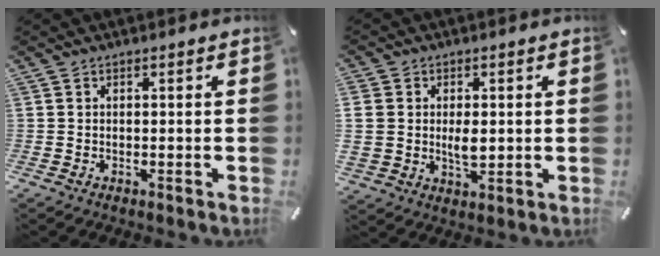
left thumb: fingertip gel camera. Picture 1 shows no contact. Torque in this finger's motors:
{"motor_torque": [2.16, 2.84, 1.98, 0.00, 0.66]}